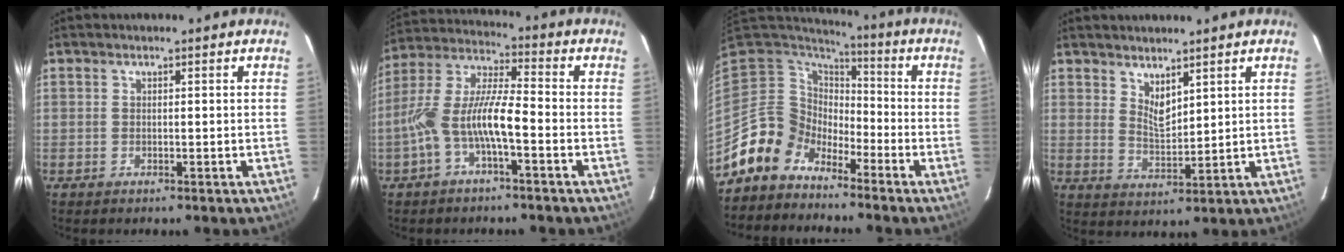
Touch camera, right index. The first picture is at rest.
{"total": 10.5, "force": [-3.8, 2.5, 9.5], "torque": [-0.202, 0.011, -0.073]}
{"total": 9.8, "force": [-7.5, 6.3, 0.1], "torque": [-0.021, 0.034, -0.147]}
{"total": 4.4, "force": [3.4, 1.4, 2.4], "torque": [-0.039, -0.009, 0.061]}